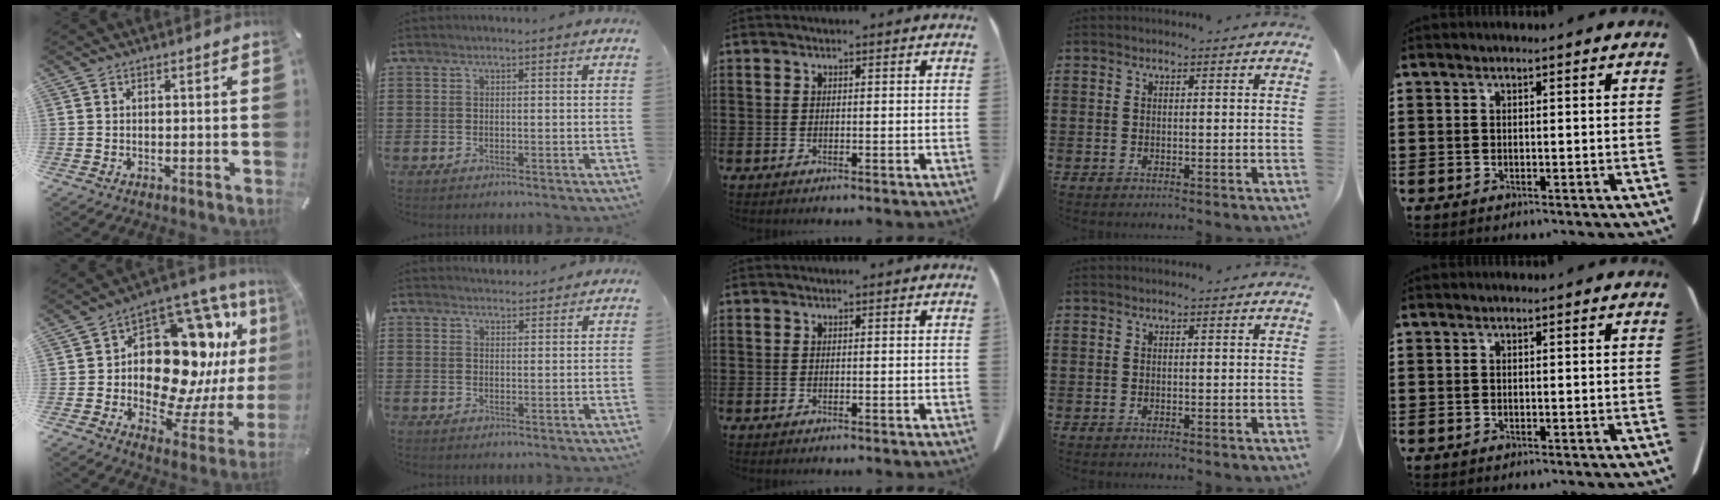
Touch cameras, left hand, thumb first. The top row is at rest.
{"thumb": {"total": 21.5, "force": [5.3, 13.5, 15.9], "torque": [-0.244, -0.063, 0.098]}, "index": {"total": 2.2, "force": [2.0, 0.7, -0.1], "torque": [0.006, -0.002, 0.038]}}